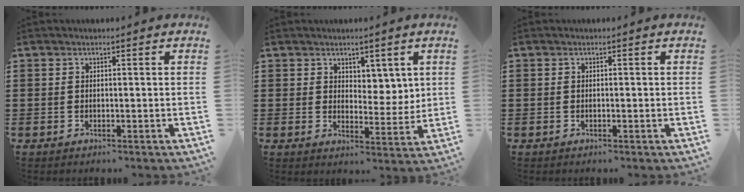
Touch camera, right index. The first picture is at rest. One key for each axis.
{"total": 4.2, "fx": 3.1, "fy": 2.9, "fz": 0.5, "tx": -0.016, "ty": 0.001, "tz": 0.056}
{"total": 0.0}